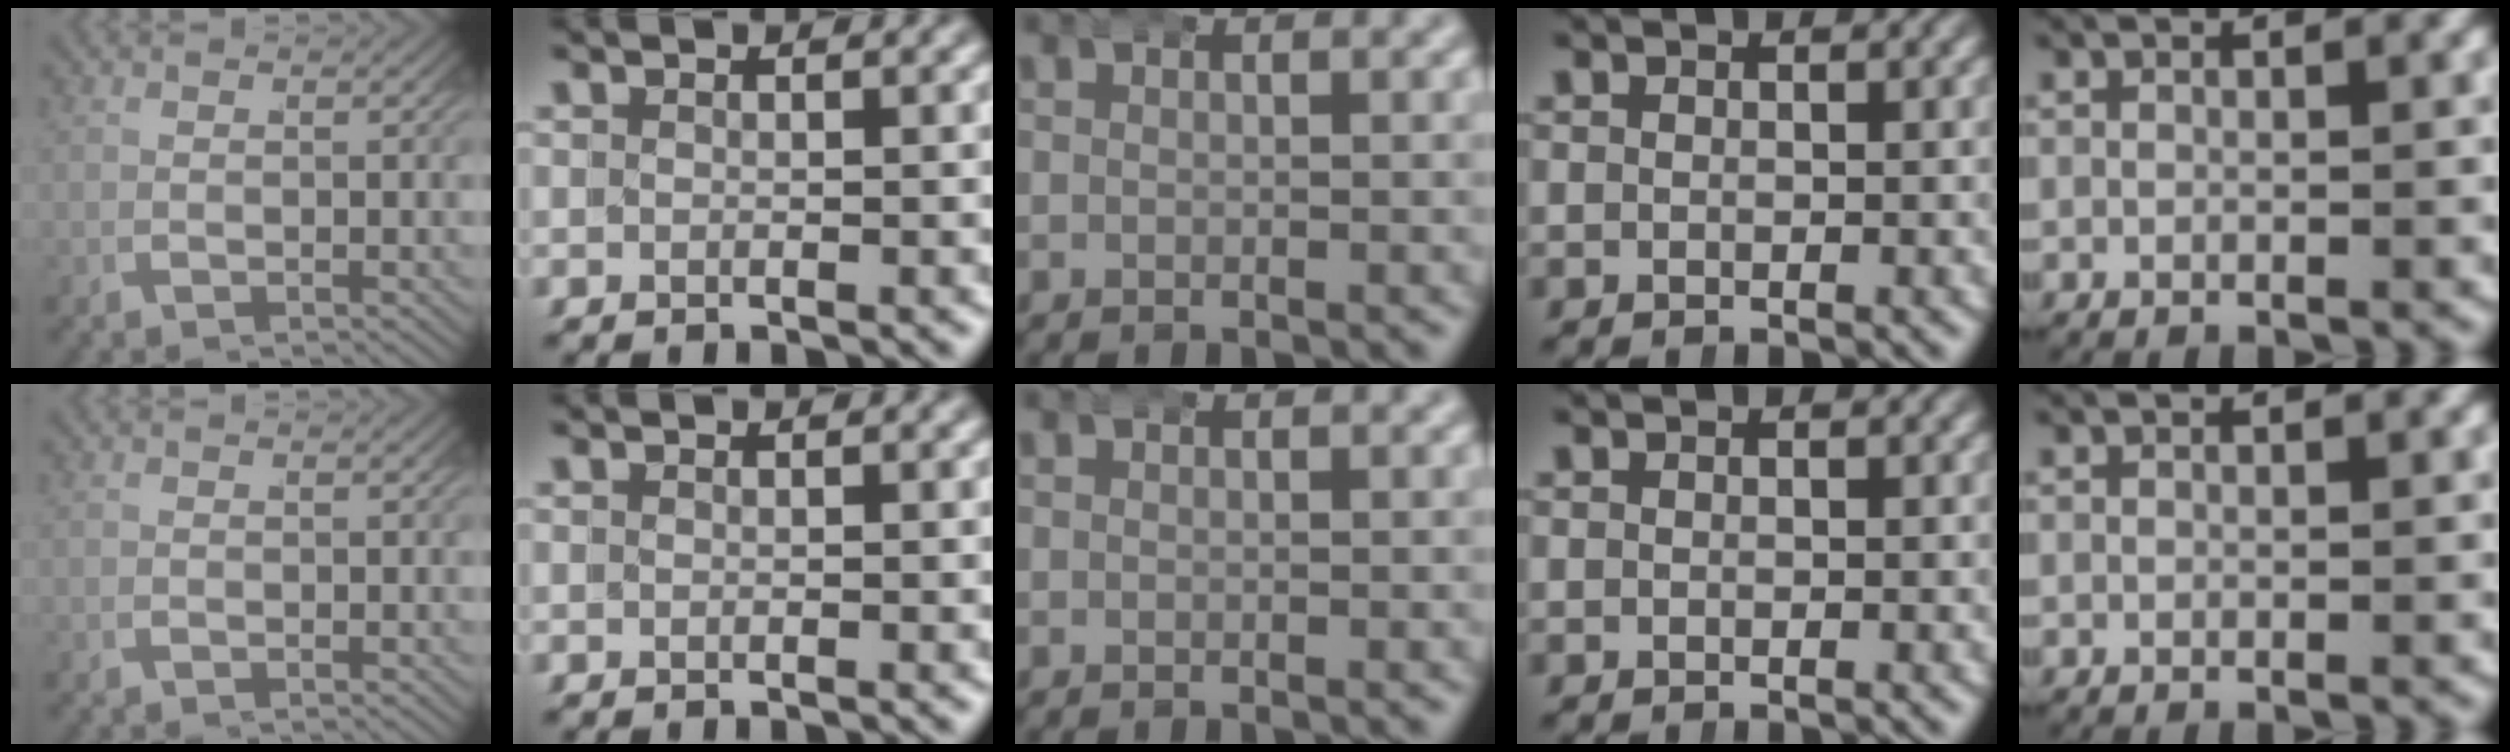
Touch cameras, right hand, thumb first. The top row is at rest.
{}